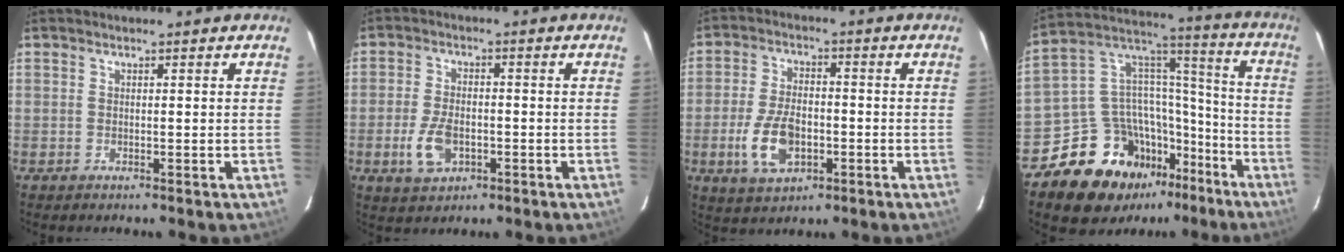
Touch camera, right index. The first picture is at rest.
{"total": 7.0, "force": [-2.5, 4.2, 5.1], "torque": [-0.113, -0.004, -0.039]}
{"total": 10.0, "force": [-3.1, 5.6, 7.7], "torque": [-0.165, -0.003, -0.050]}
{"total": 19.6, "force": [-13.3, 12.1, 7.9], "torque": [-0.154, 0.070, -0.196]}